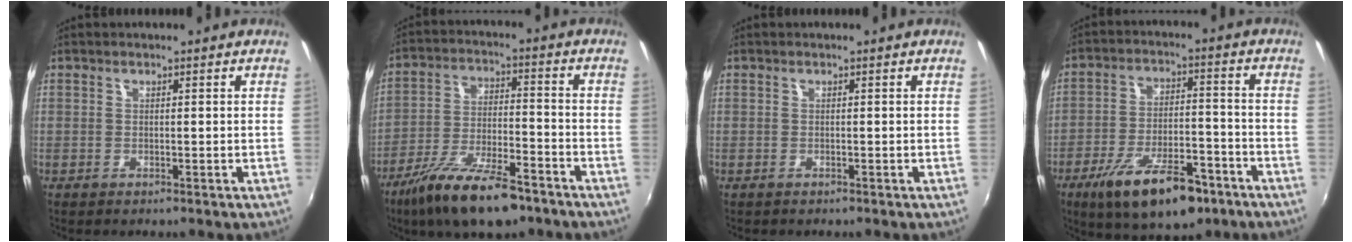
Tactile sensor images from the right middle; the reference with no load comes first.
{"total": 15.7, "force": [-11.2, 4.6, 10.1], "torque": [-0.203, -0.028, -0.192]}
{"total": 0.0}
{"total": 16.3, "force": [-10.2, 5.8, 11.3], "torque": [-0.211, -0.018, -0.159]}